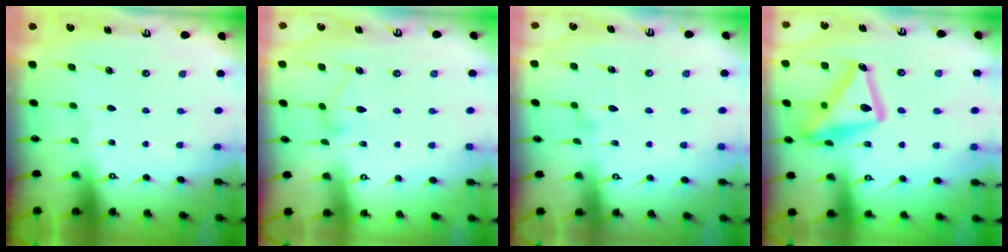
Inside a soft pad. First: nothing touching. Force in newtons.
{"total": 8.9, "press": 8.9, "slide": 0.4}
{"total": 9.9, "press": 9.9, "slide": 0.5}
{"total": 20.6, "press": 20.6, "slide": 1.5}